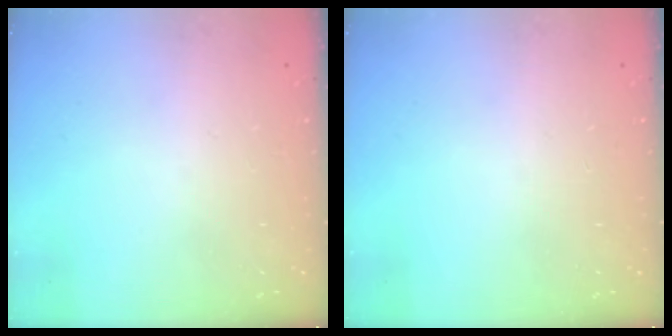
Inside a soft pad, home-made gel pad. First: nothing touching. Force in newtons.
{"total": 0.0}